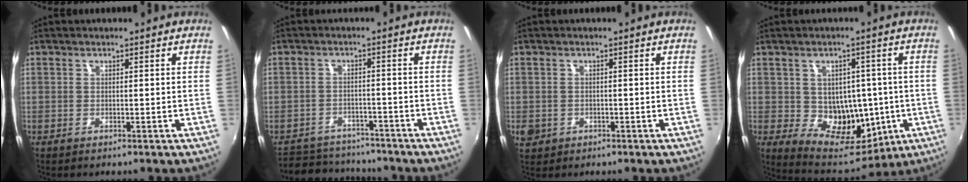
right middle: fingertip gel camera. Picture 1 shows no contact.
{"total": 8.8, "force": [-7.6, 4.2, 1.3], "torque": [-0.045, 0.022, -0.110]}
{"total": 3.2, "force": [-0.8, 2.8, 1.3], "torque": [-0.028, -0.003, -0.011]}
{"total": 12.1, "force": [-1.2, 10.0, 6.7], "torque": [-0.117, -0.002, 0.002]}